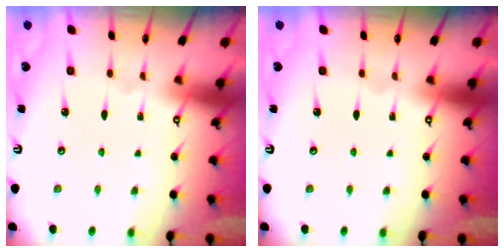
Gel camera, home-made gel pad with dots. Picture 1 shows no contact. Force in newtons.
{"total": 0.0}